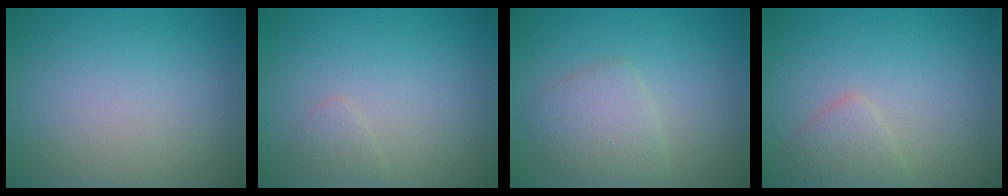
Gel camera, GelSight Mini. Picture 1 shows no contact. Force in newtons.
{"total": 0.8, "press": 0.8, "slide": 0.1}
{"total": 3.0, "press": 3.0, "slide": 0.1}
{"total": 1.9, "press": 1.9, "slide": 0.0}